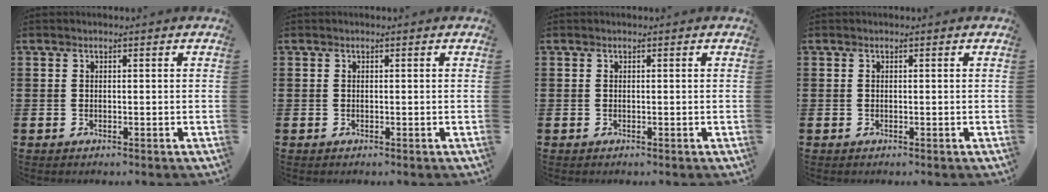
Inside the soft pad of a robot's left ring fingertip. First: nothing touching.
{"total": 0.0}
{"total": 0.0}
{"total": 0.0}